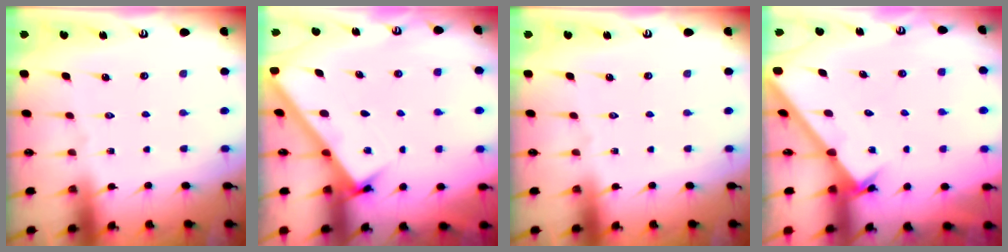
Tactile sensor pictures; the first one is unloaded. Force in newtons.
{"total": 3.0, "press": 3.0, "slide": 0.2}
{"total": 0.0}
{"total": 2.1, "press": 2.1, "slide": 0.2}